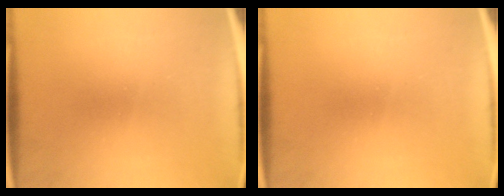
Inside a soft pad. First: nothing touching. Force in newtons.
{"total": 0.0}